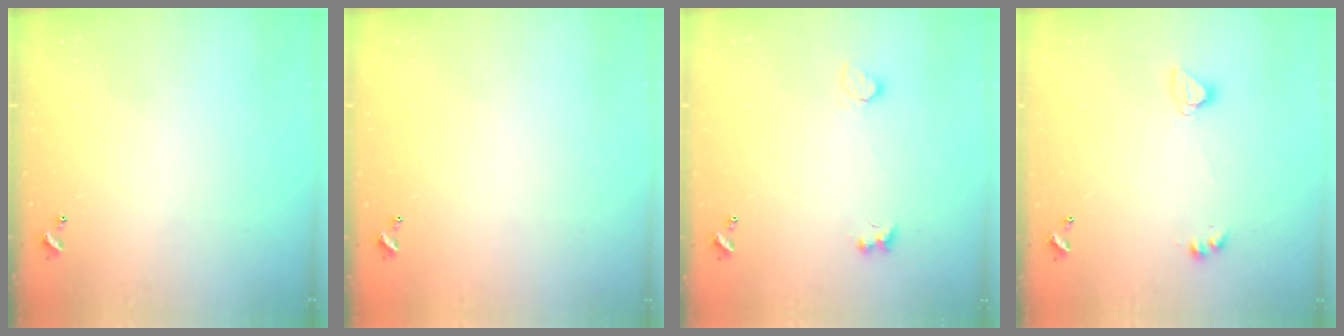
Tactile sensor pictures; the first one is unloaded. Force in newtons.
{"total": 2.9, "press": 2.9, "slide": 0.1}
{"total": 3.2, "press": 2.9, "slide": 1.2}
{"total": 3.4, "press": 3.4, "slide": 0.5}